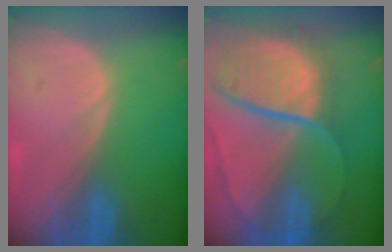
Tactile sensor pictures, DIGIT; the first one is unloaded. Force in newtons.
{"total": 10.9, "press": 9.0, "slide": 6.1}